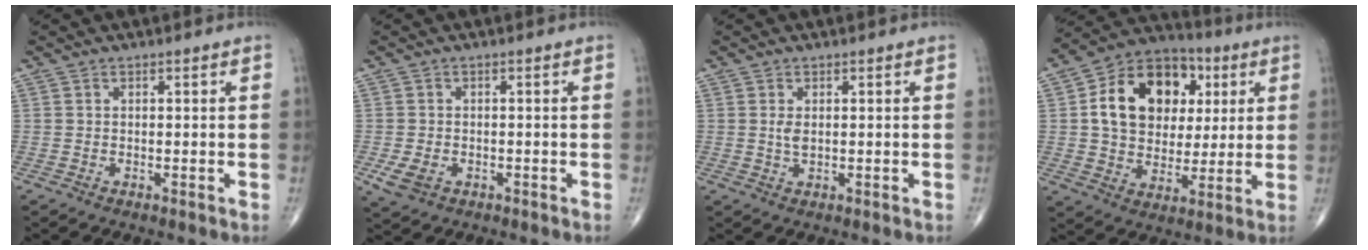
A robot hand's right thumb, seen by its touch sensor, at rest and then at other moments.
{"total": 3.9, "force": [-1.4, 2.8, 2.4], "torque": [-0.051, -0.001, -0.017]}
{"total": 1.9, "force": [0.3, 0.9, 1.6], "torque": [-0.031, -0.003, 0.009]}
{"total": 18.8, "force": [4.2, 14.2, 11.6], "torque": [-0.163, 0.009, 0.069]}